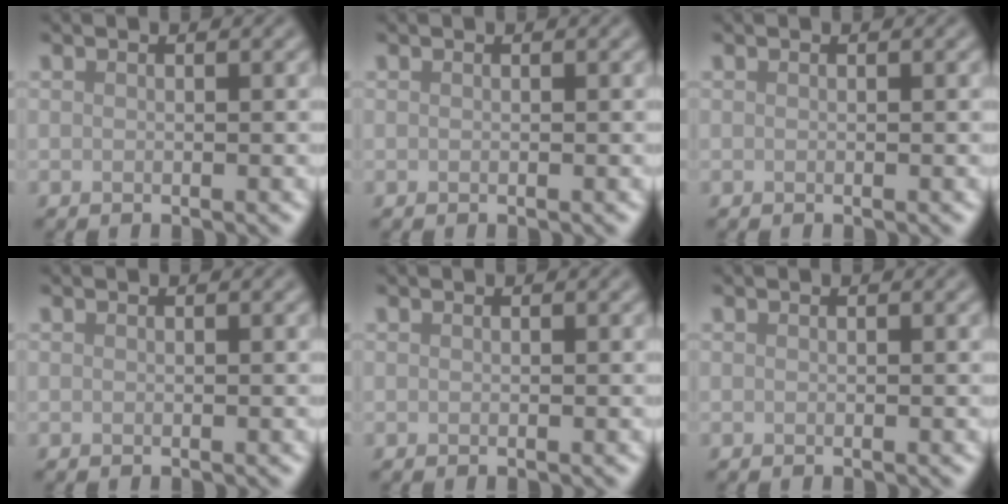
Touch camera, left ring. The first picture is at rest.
{"total": 0.0}
{"total": 0.0}
{"total": 0.0}
{"total": 0.0}
{"total": 0.0}